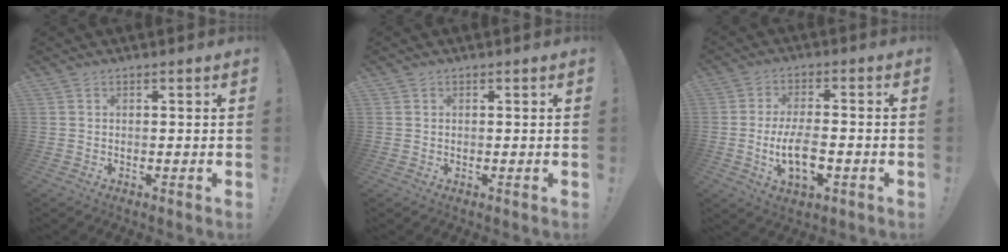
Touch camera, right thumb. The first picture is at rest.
{"total": 0.5, "force": [0.2, 0.5, -0.1], "torque": [0.005, -0.001, 0.004]}
{"total": 10.1, "force": [-2.4, 4.7, 8.6], "torque": [-0.156, -0.002, -0.042]}